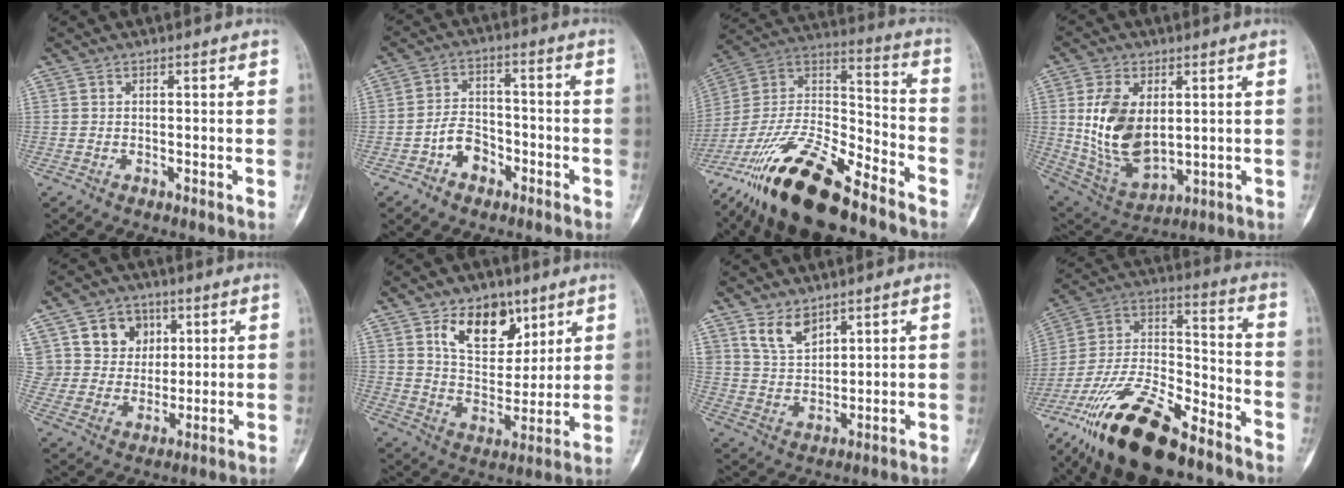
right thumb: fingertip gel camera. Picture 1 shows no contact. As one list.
[{"total": 6.8, "force": [-3.4, 4.8, 3.4], "torque": [-0.035, 0.038, -0.064]}, {"total": 25.0, "force": [-18.1, 7.8, 15.4], "torque": [-0.302, 0.062, -0.333]}, {"total": 15.4, "force": [1.9, 9.4, 12.0], "torque": [-0.206, -0.015, 0.055]}, {"total": 12.3, "force": [5.0, 10.6, 3.9], "torque": [-0.023, -0.006, 0.094]}, {"total": 13.4, "force": [7.2, 8.3, 7.6], "torque": [-0.077, -0.042, 0.126]}, {"total": 6.7, "force": [4.5, 3.9, 3.1], "torque": [-0.036, -0.031, 0.096]}, {"total": 24.0, "force": [-16.7, 8.6, 14.9], "torque": [-0.292, 0.065, -0.304]}]